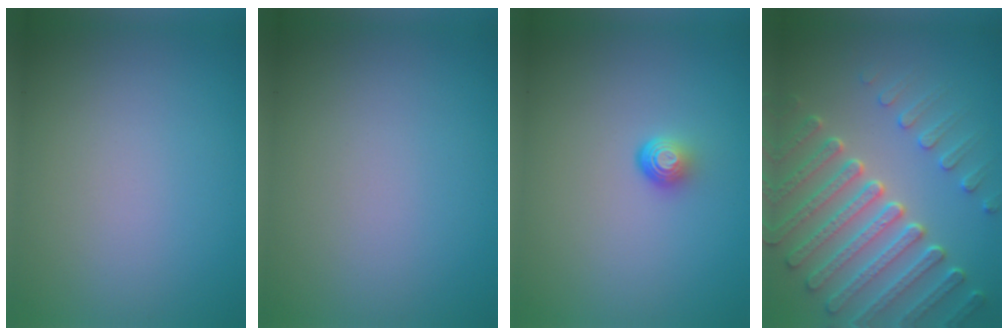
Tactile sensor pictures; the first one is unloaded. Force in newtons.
{"total": 0.0}
{"total": 1.7, "press": 1.0, "slide": 1.4}
{"total": 7.3, "press": 5.7, "slide": 4.6}